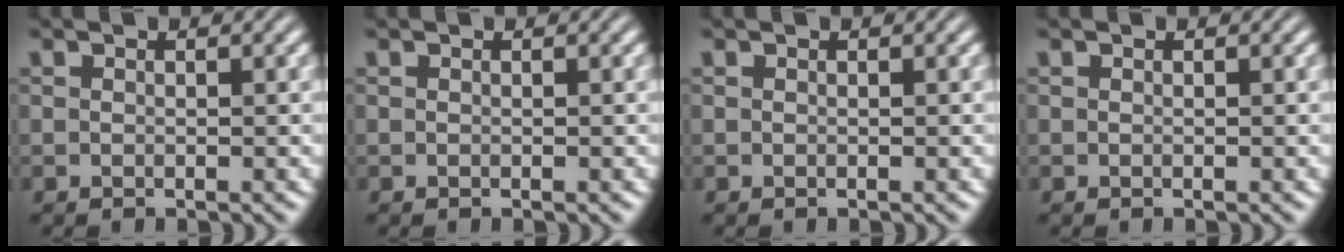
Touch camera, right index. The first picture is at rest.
{"total": 0.0}
{"total": 0.0}
{"total": 0.0}